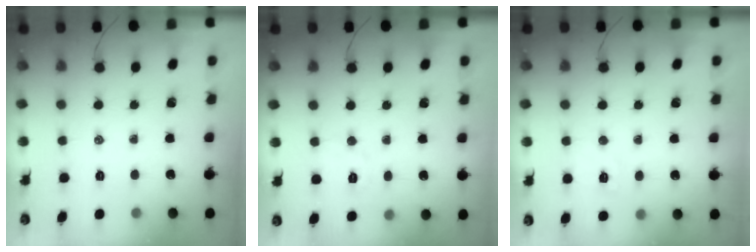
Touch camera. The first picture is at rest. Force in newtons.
{"total": 4.3, "press": 4.2, "slide": 1.0}
{"total": 6.3, "press": 6.2, "slide": 1.3}